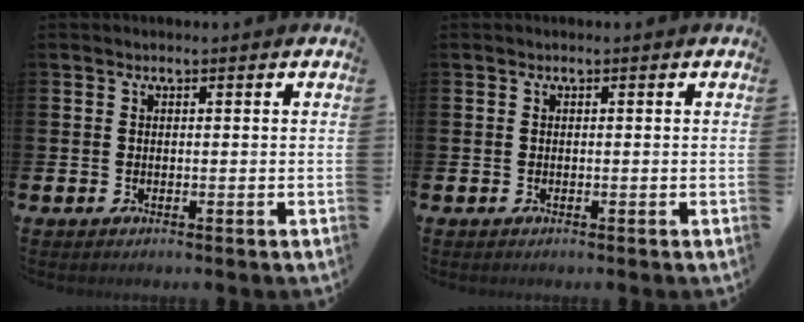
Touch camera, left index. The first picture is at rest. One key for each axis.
{"total": 0.0}